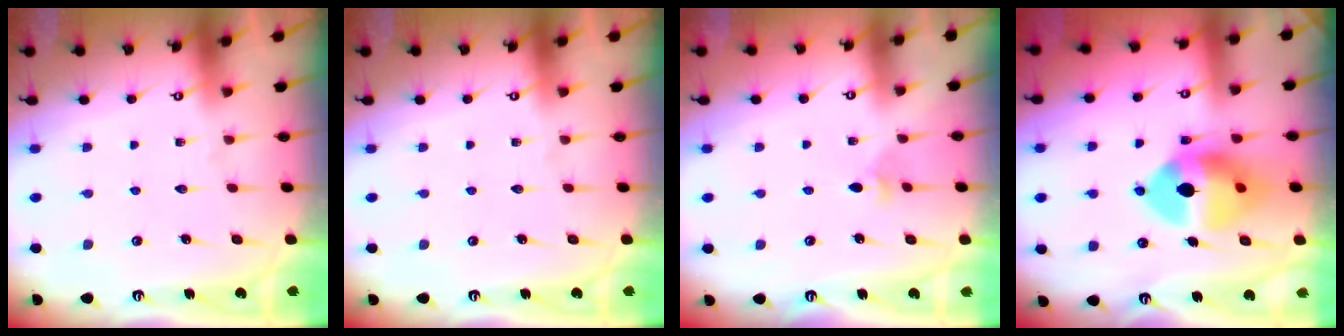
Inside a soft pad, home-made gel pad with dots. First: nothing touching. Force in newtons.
{"total": 0.0}
{"total": 3.9, "press": 3.8, "slide": 0.9}
{"total": 14.1, "press": 14.0, "slide": 1.9}